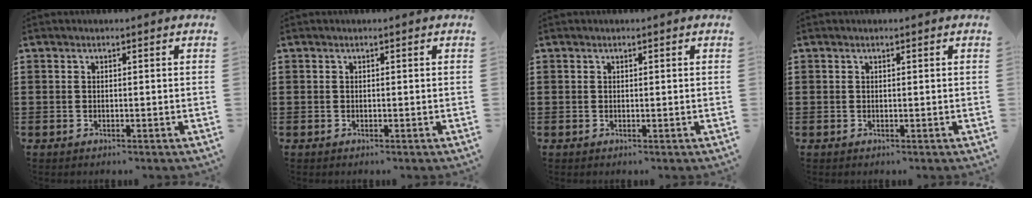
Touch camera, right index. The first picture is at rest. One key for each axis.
{"total": 0.0}
{"total": 0.0}
{"total": 0.0}